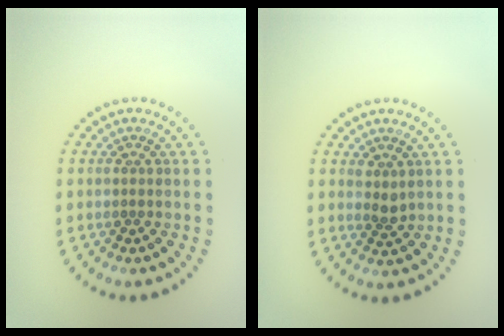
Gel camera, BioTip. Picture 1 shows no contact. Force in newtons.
{"total": 1.3, "press": 1.1, "slide": 0.7}